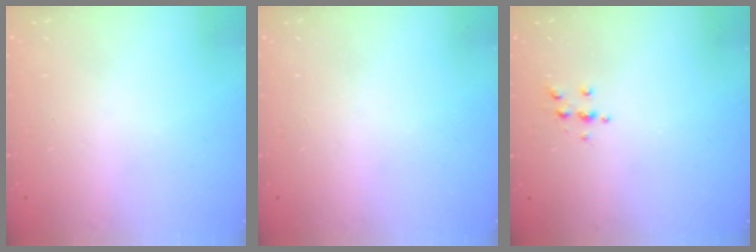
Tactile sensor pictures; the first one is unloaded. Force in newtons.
{"total": 0.0}
{"total": 4.3, "press": 4.3, "slide": 0.5}